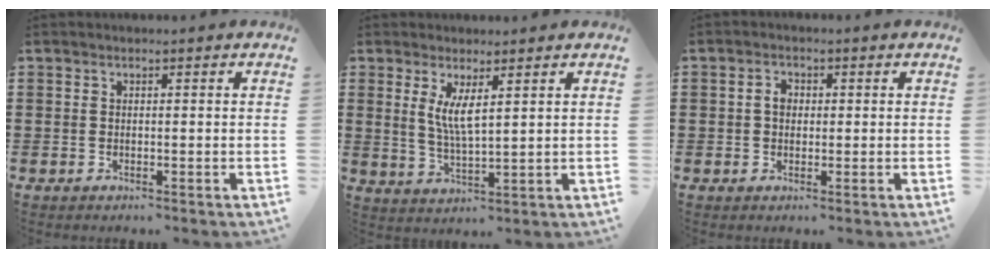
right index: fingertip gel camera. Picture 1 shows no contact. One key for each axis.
{"total": 4.6, "fx": 1.8, "fy": 1.1, "fz": 4.1, "tx": -0.087, "ty": -0.003, "tz": 0.032}
{"total": 2.2, "fx": 0.1, "fy": 1.6, "fz": 1.5, "tx": -0.032, "ty": 0.007, "tz": 0.000}